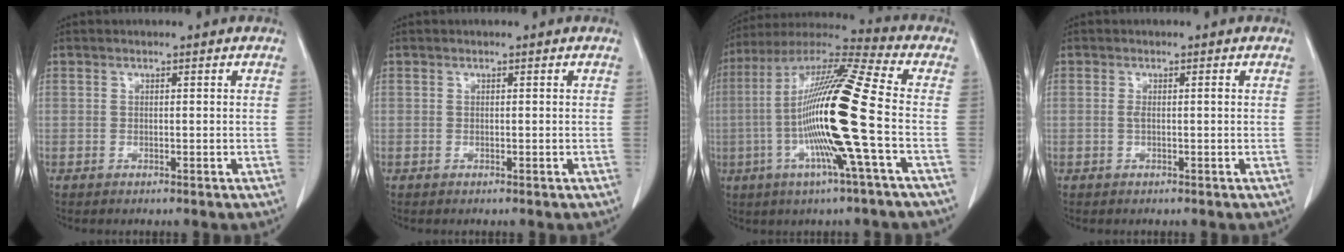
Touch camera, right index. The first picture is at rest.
{"total": 0.0}
{"total": 19.0, "force": [-3.4, -0.8, 18.6], "torque": [-0.364, -0.004, -0.082]}
{"total": 1.1, "force": [0.0, 0.1, 1.1], "torque": [-0.022, 0.000, 0.001]}